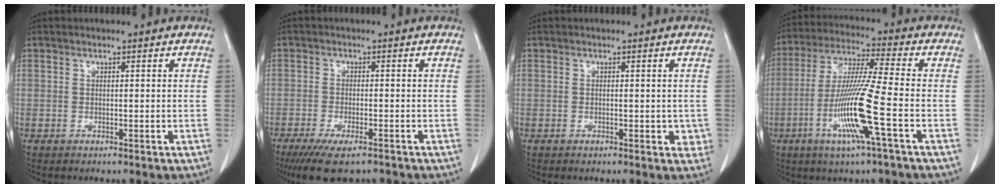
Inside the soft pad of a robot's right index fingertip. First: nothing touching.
{"total": 8.8, "force": [-6.6, 2.1, 5.4], "torque": [-0.085, -0.017, -0.104]}
{"total": 2.2, "force": [-0.4, 1.3, 1.8], "torque": [-0.011, 0.001, -0.004]}
{"total": 13.2, "force": [-4.3, -0.9, 12.4], "torque": [-0.250, -0.016, -0.089]}